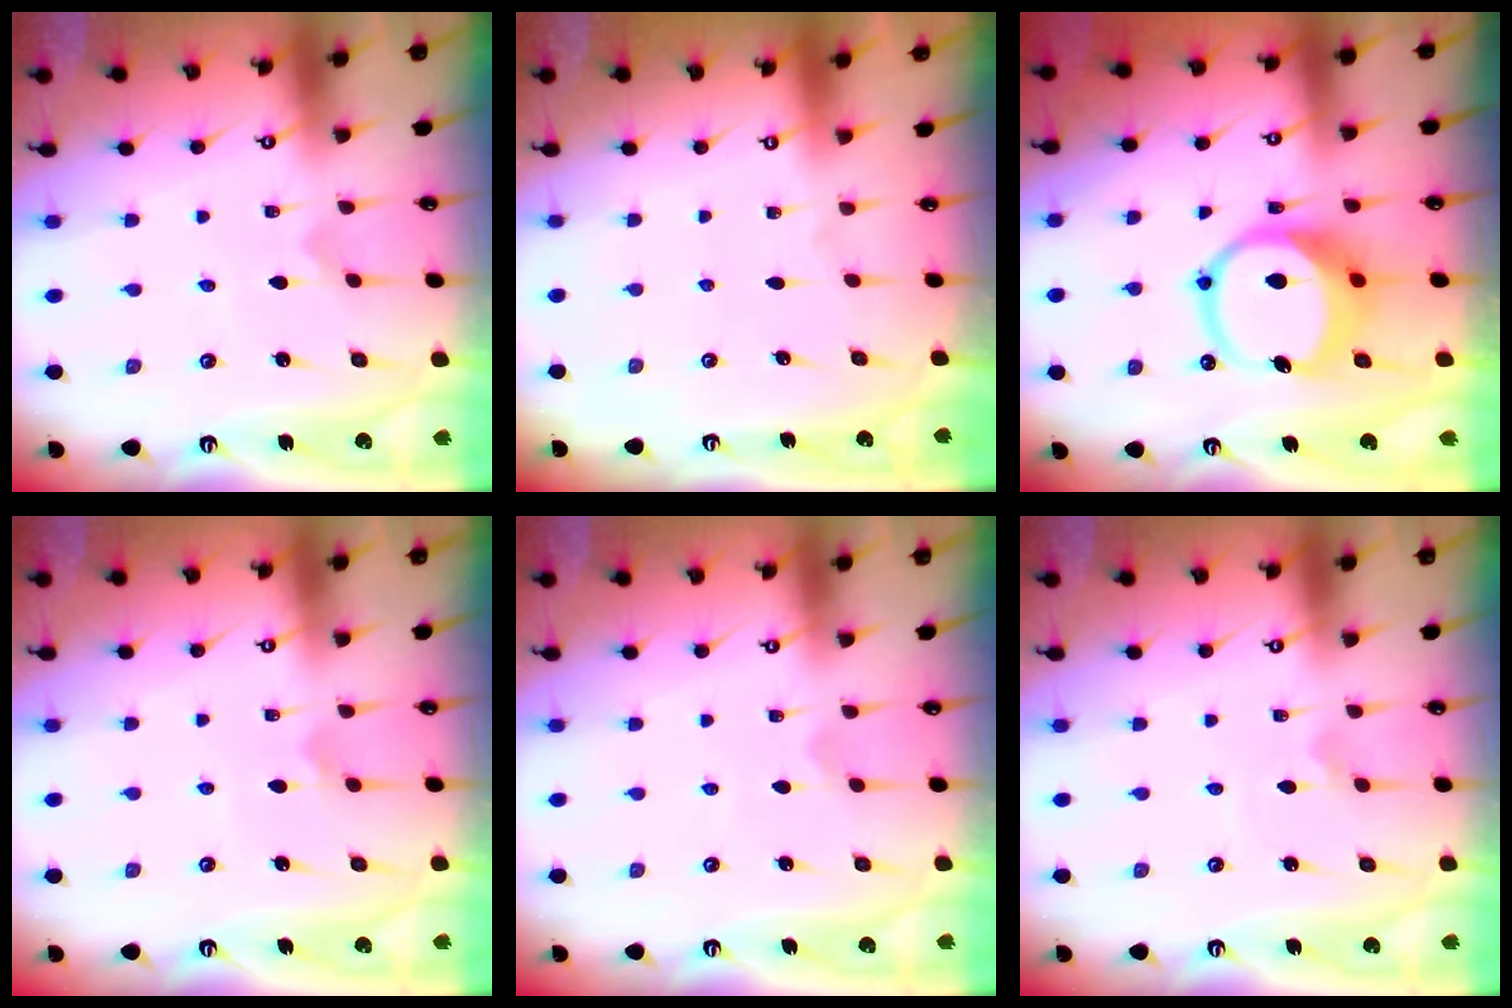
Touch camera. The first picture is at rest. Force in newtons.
{"total": 0.0}
{"total": 12.6, "press": 12.4, "slide": 2.3}
{"total": 3.9, "press": 3.8, "slide": 0.4}
{"total": 1.0, "press": 1.0, "slide": 0.3}
{"total": 1.2, "press": 1.1, "slide": 0.2}